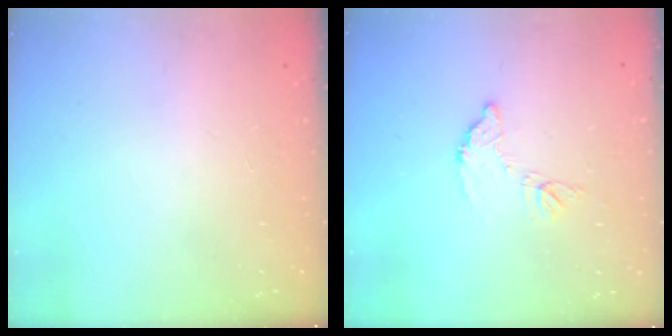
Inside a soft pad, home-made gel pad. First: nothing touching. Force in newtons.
{"total": 7.4, "press": 7.4, "slide": 0.4}